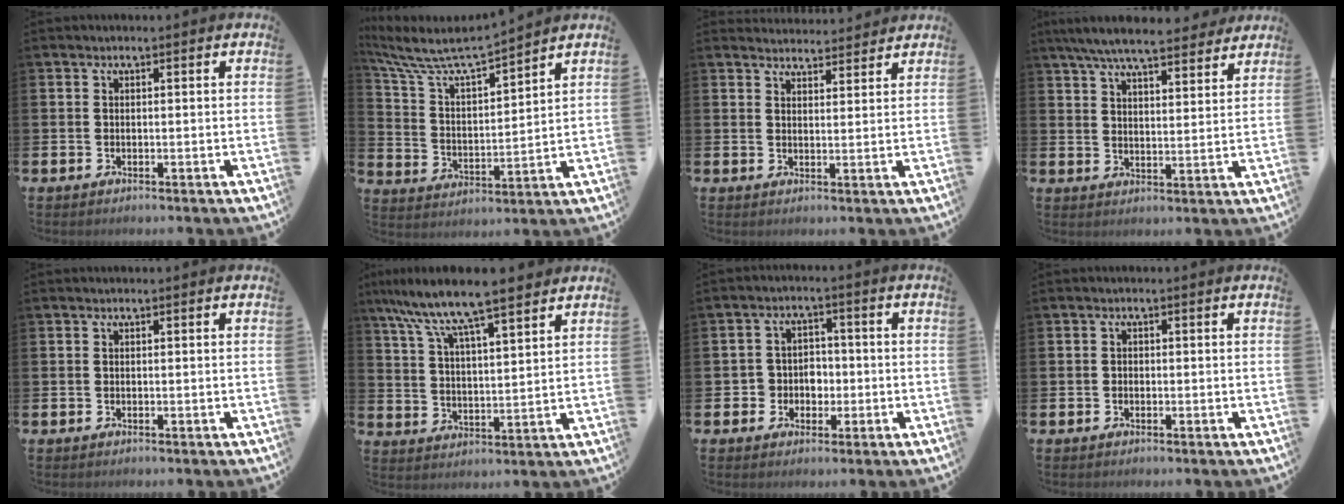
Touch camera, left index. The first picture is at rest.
{"total": 7.6, "force": [7.2, 0.9, 2.5], "torque": [-0.084, -0.053, 0.120]}
{"total": 3.4, "force": [3.3, 0.7, -0.2], "torque": [0.009, -0.022, 0.059]}
{"total": 7.6, "force": [7.0, 1.1, 2.5], "torque": [-0.059, -0.039, 0.124]}
{"total": 0.0}
{"total": 10.2, "force": [8.9, 1.3, 4.7], "torque": [-0.126, -0.039, 0.157]}
{"total": 3.6, "force": [-0.9, 3.5, 0.5], "torque": [-0.023, 0.005, -0.025]}
{"total": 0.7, "force": [-0.4, 0.6, 0.2], "torque": [-0.009, 0.005, -0.008]}